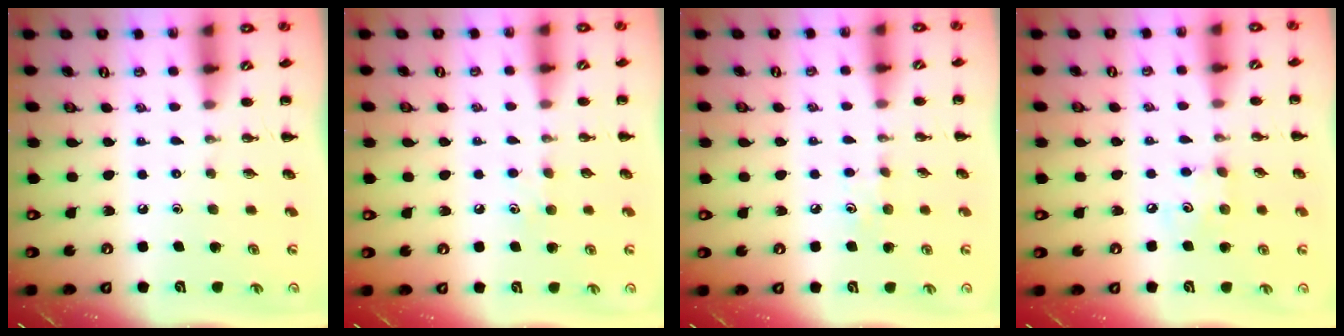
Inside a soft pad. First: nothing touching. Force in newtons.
{"total": 4.8, "press": 4.6, "slide": 1.4}
{"total": 4.1, "press": 4.0, "slide": 1.2}
{"total": 4.8, "press": 4.7, "slide": 0.9}